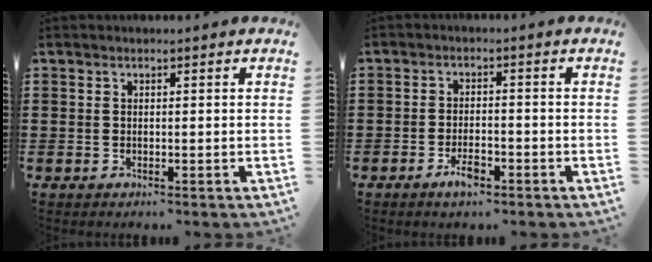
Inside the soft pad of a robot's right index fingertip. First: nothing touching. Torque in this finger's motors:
{"motor_torque": [0.09, 0.10, 0.25, 0.06]}